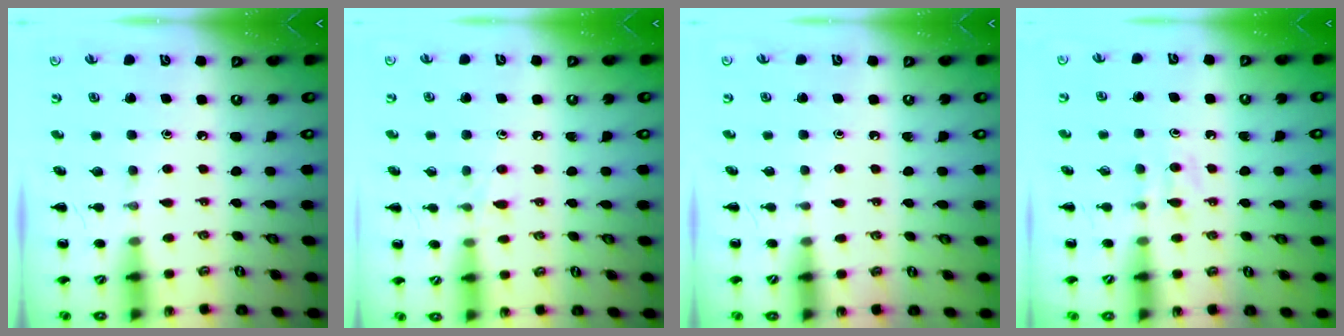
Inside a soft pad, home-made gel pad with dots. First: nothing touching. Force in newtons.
{"total": 6.3, "press": 5.9, "slide": 2.3}
{"total": 0.0}
{"total": 5.2, "press": 5.0, "slide": 1.5}